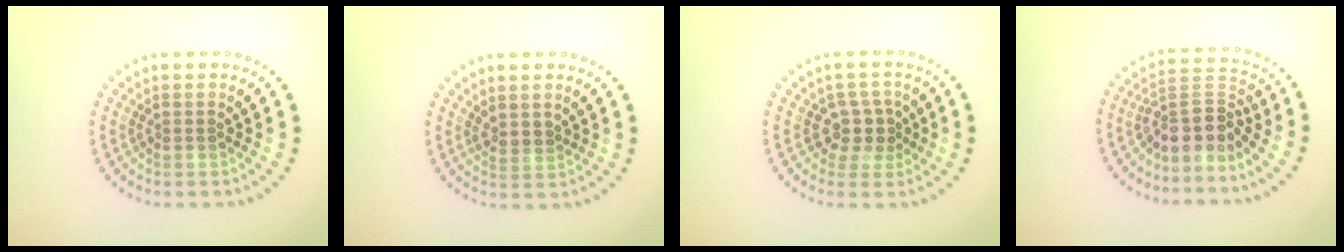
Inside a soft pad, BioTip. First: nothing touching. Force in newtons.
{"total": 1.0, "press": 0.7, "slide": 0.6}
{"total": 2.4, "press": 1.9, "slide": 1.5}
{"total": 3.9, "press": 2.9, "slide": 2.6}